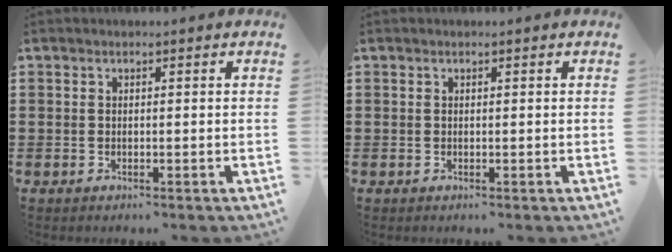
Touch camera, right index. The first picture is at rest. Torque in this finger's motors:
{"motor_torque": [0.13, 0.21, 0.00, 0.00]}